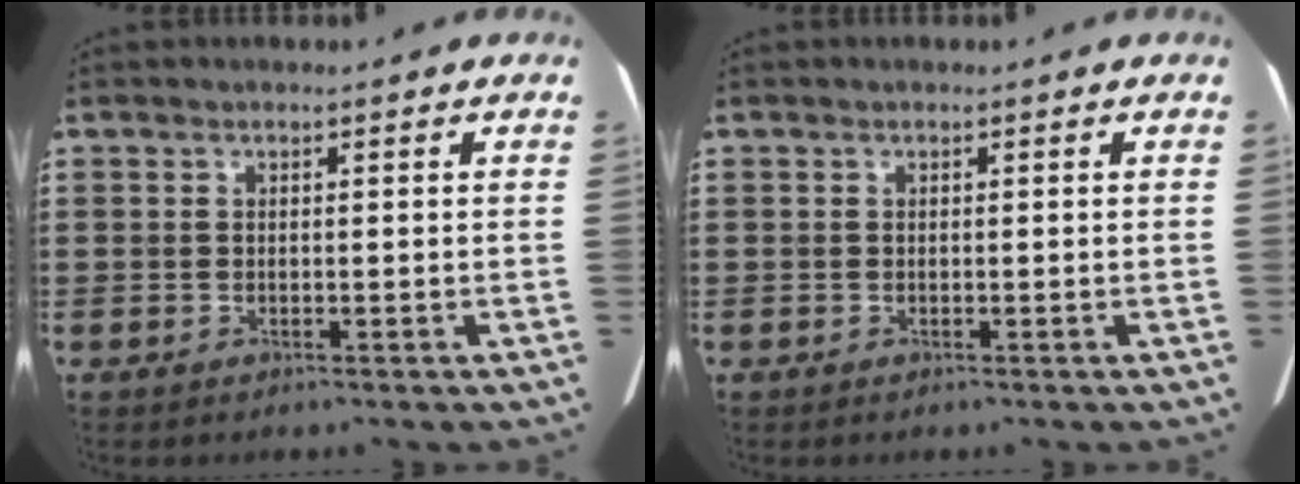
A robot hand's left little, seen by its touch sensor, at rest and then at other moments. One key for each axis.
{"total": 0.0}